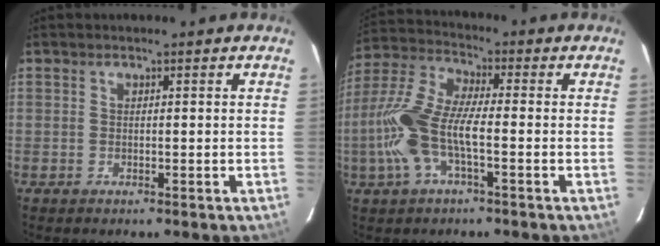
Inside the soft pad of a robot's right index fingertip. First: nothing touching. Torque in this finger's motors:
{"motor_torque": [1.26, -0.88, 0.88, 0.21]}